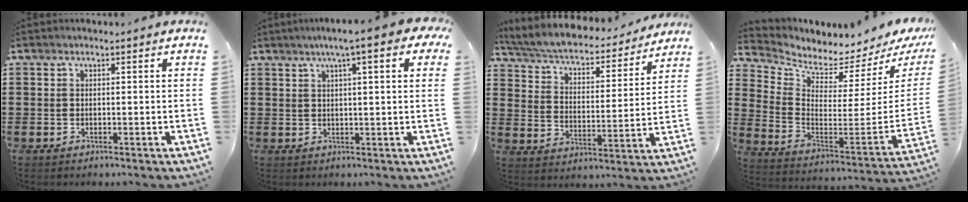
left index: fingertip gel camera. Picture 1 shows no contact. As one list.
[{"total": 5.4, "force": [2.7, 0.1, 4.6], "torque": [-0.086, 0.006, 0.042]}, {"total": 5.0, "force": [4.6, 0.8, 2.0], "torque": [-0.061, -0.031, 0.072]}, {"total": 3.1, "force": [3.0, 0.0, 0.6], "torque": [-0.039, -0.057, 0.045]}]